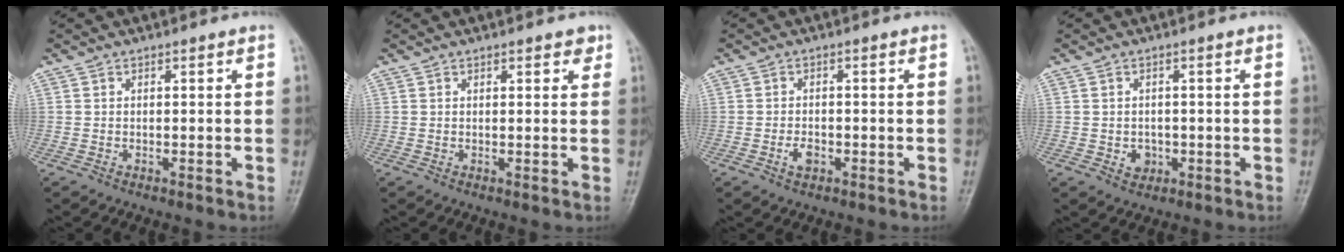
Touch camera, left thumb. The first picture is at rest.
{"total": 2.4, "force": [1.4, 1.1, 1.6], "torque": [-0.010, -0.004, 0.014]}
{"total": 2.6, "force": [-1.1, 1.6, 1.7], "torque": [-0.030, 0.005, -0.020]}
{"total": 2.7, "force": [-0.7, 2.3, 1.3], "torque": [-0.007, 0.003, -0.004]}